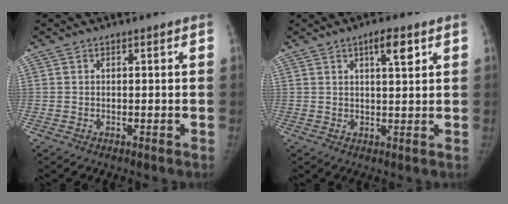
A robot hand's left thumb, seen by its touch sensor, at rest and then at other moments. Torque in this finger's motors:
{"motor_torque": [0.13, -0.40, 0.69, -0.24, 0.20]}